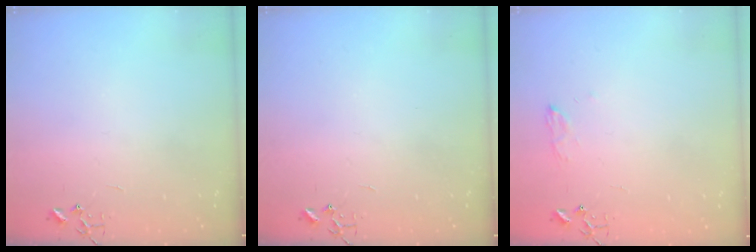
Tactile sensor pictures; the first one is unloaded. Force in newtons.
{"total": 0.0}
{"total": 6.8, "press": 6.8, "slide": 0.8}